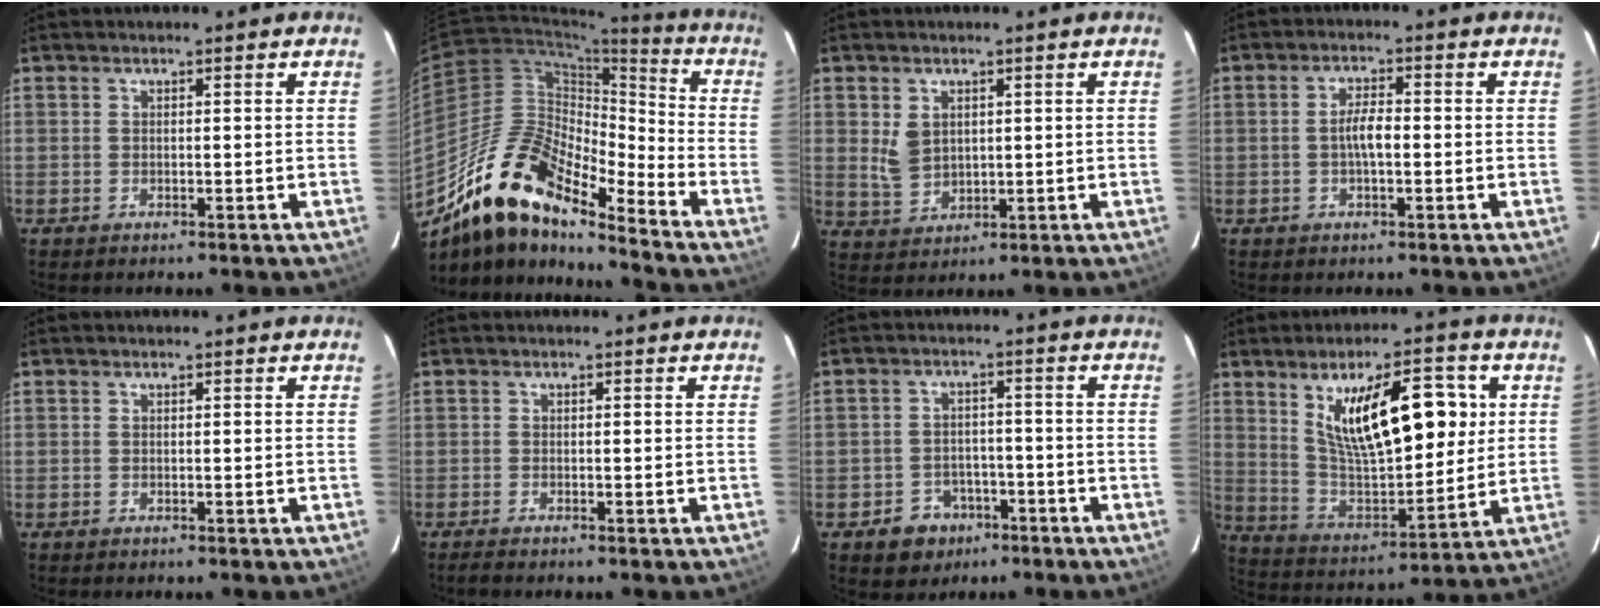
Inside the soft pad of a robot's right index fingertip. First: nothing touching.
{"total": 19.0, "force": [-15.0, 5.4, 10.2], "torque": [-0.173, -0.003, -0.289]}
{"total": 5.4, "force": [1.4, 4.1, 3.2], "torque": [-0.061, -0.001, 0.039]}
{"total": 3.5, "force": [-0.7, 1.0, 3.3], "torque": [-0.063, 0.006, -0.011]}
{"total": 0.0}
{"total": 1.3, "force": [-1.2, 0.0, 0.6], "torque": [-0.016, -0.005, -0.021]}
{"total": 7.0, "force": [-4.0, 5.6, 1.4], "torque": [-0.044, 0.021, -0.044]}
{"total": 18.8, "force": [6.3, 7.2, 16.2], "torque": [-0.267, 0.001, 0.120]}